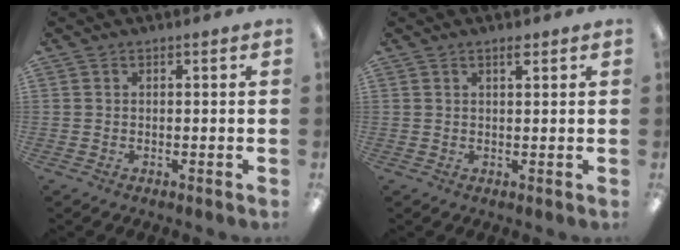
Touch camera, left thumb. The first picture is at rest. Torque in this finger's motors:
{"motor_torque": [-0.40, -0.20, -0.36, 0.26, 0.02]}